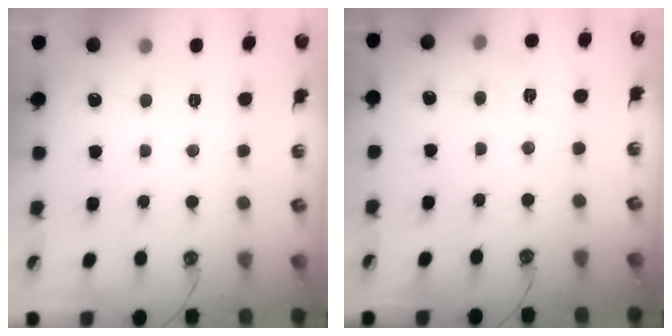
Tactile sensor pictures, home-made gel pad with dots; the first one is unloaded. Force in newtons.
{"total": 5.7, "press": 5.6, "slide": 0.7}